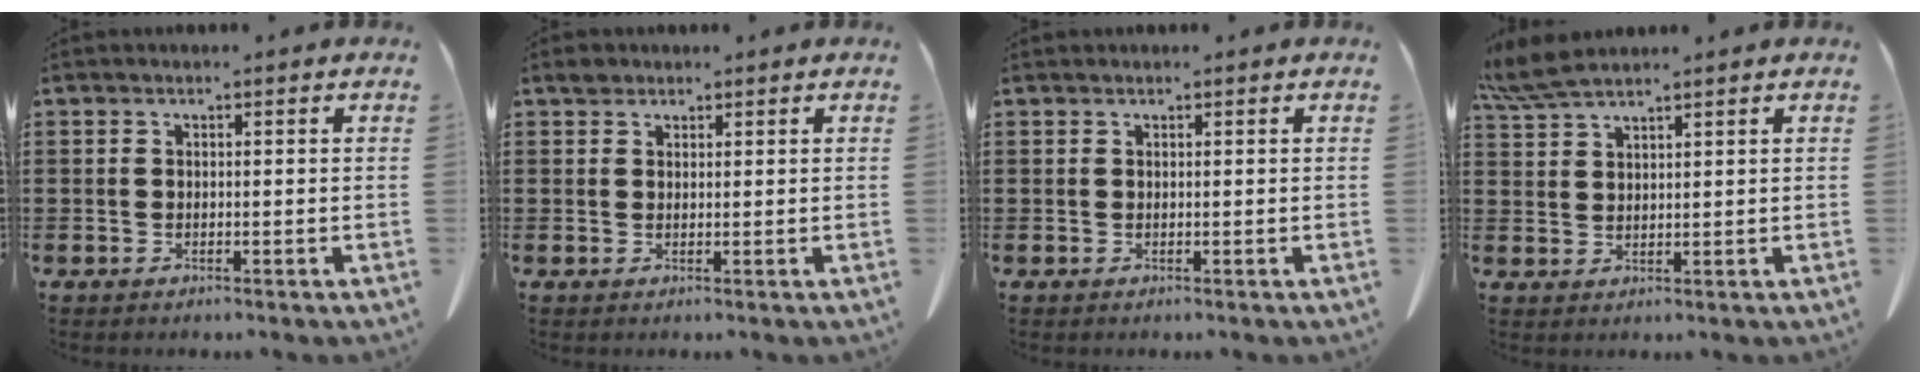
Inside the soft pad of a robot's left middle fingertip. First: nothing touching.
{"total": 1.4, "force": [1.1, 0.7, 0.3], "torque": [-0.010, 0.003, 0.022]}
{"total": 0.0}
{"total": 4.9, "force": [4.1, 0.5, 2.7], "torque": [-0.064, -0.005, 0.078]}